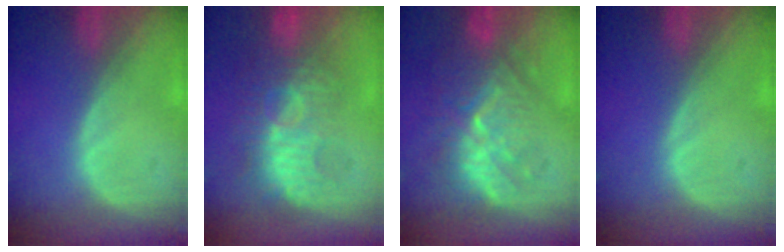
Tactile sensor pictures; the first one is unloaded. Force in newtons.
{"total": 9.1, "press": 8.7, "slide": 2.7}
{"total": 9.1, "press": 8.8, "slide": 2.4}
{"total": 0.0}